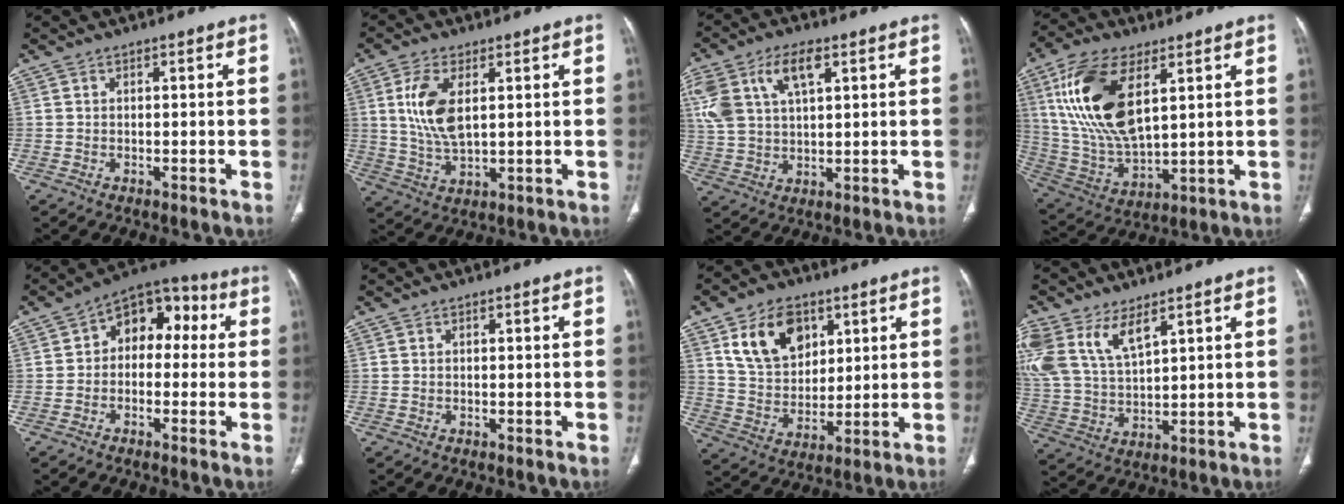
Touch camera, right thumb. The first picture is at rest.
{"total": 9.4, "force": [2.4, 4.5, 7.9], "torque": [-0.165, -0.010, 0.053]}
{"total": 13.2, "force": [5.5, 6.9, 9.9], "torque": [-0.206, 0.010, 0.109]}
{"total": 19.0, "force": [6.9, 9.1, 15.3], "torque": [-0.300, -0.020, 0.141]}
{"total": 10.6, "force": [1.1, 7.4, 7.6], "torque": [-0.060, 0.040, 0.000]}
{"total": 0.0}
{"total": 13.3, "force": [6.2, 9.1, 7.5], "torque": [-0.094, -0.025, 0.122]}
{"total": 13.1, "force": [7.3, 6.3, 8.8], "torque": [-0.188, -0.013, 0.158]}